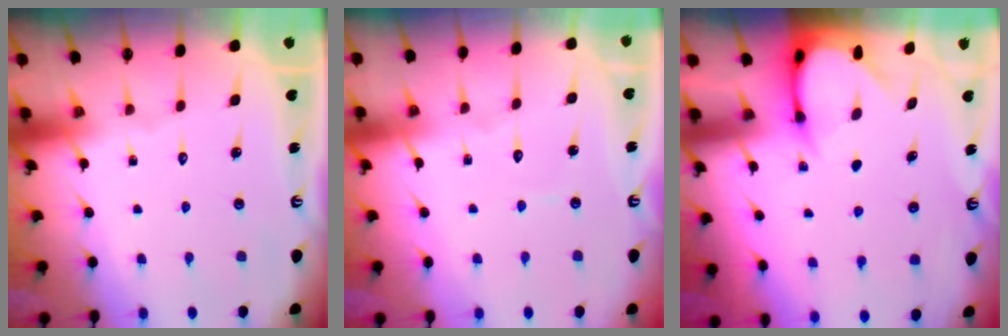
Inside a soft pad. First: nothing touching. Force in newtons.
{"total": 3.5, "press": 3.4, "slide": 0.4}
{"total": 3.8, "press": 3.8, "slide": 0.4}